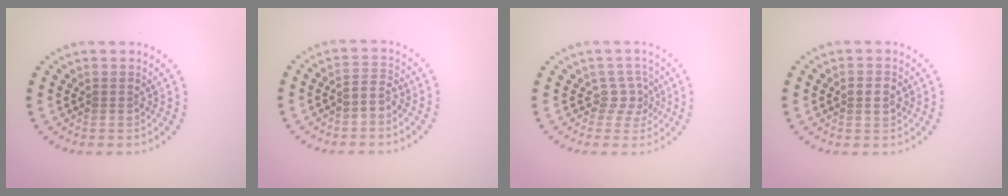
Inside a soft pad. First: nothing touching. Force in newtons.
{"total": 1.8, "press": 1.4, "slide": 1.2}
{"total": 2.2, "press": 1.5, "slide": 1.6}
{"total": 1.4, "press": 1.4, "slide": 0.2}